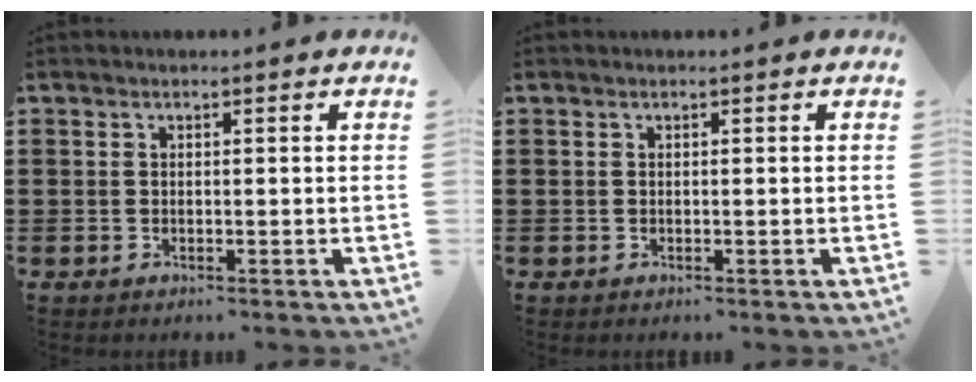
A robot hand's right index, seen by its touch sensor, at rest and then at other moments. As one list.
[{"total": 0.0}]